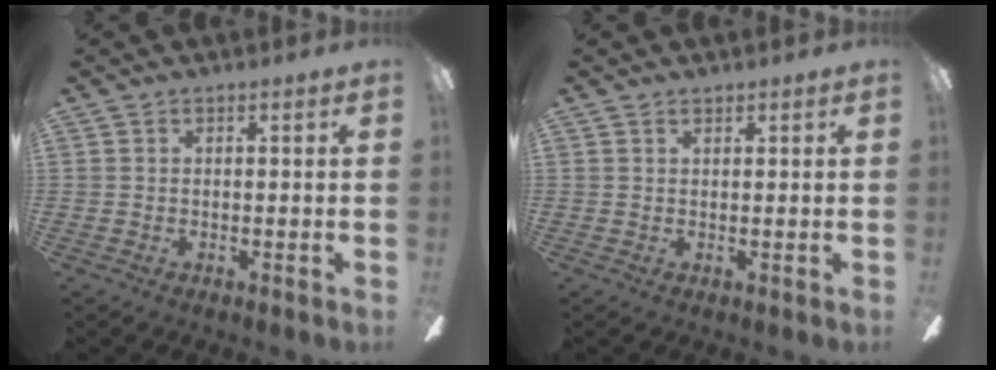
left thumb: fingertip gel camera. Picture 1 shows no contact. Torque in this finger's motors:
{"motor_torque": [0.10, -0.08, -0.13, 0.14, -0.04]}